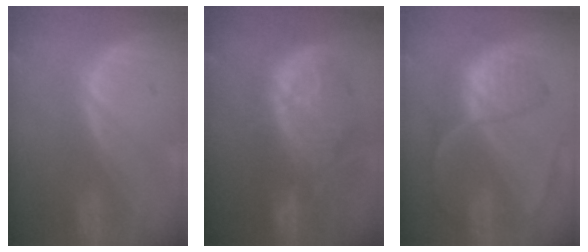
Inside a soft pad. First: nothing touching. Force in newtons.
{"total": 12.2, "press": 10.9, "slide": 5.4}
{"total": 8.9, "press": 7.5, "slide": 4.9}